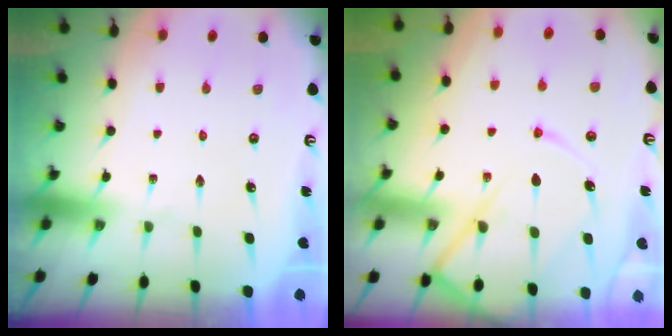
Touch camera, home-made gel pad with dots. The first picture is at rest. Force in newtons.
{"total": 12.1, "press": 12.0, "slide": 1.3}